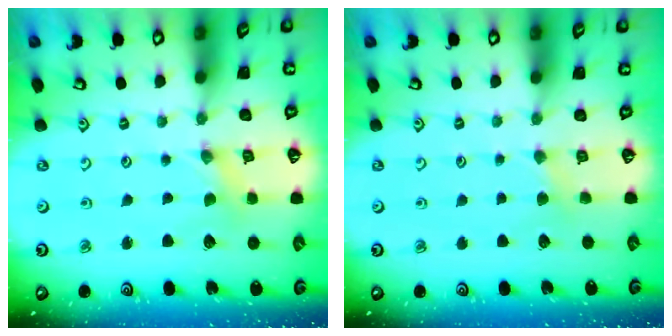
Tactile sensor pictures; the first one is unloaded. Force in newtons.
{"total": 2.9, "press": 2.8, "slide": 0.4}